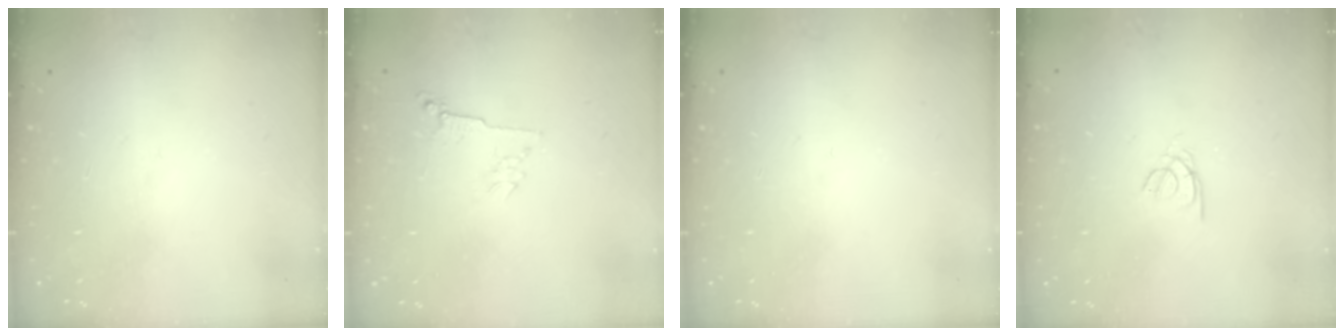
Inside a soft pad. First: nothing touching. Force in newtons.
{"total": 2.8, "press": 2.7, "slide": 0.6}
{"total": 0.0}
{"total": 2.2, "press": 2.2, "slide": 0.2}